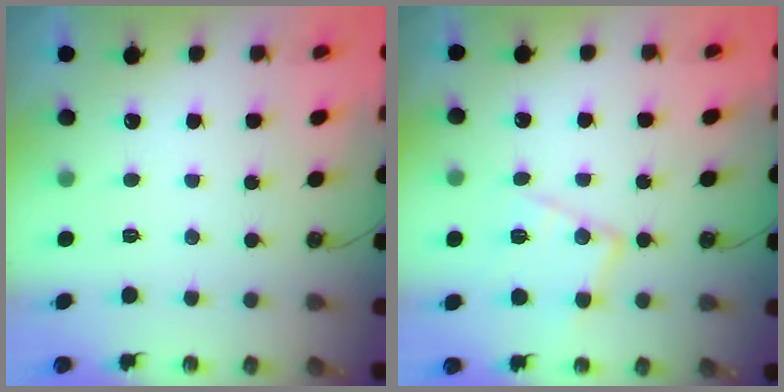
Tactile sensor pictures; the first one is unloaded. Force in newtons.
{"total": 13.6, "press": 13.6, "slide": 0.7}